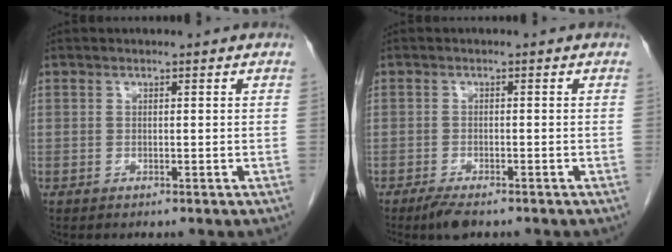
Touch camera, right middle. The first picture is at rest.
{"total": 3.2, "force": [-2.4, 0.7, 1.9], "torque": [-0.040, -0.007, -0.041]}